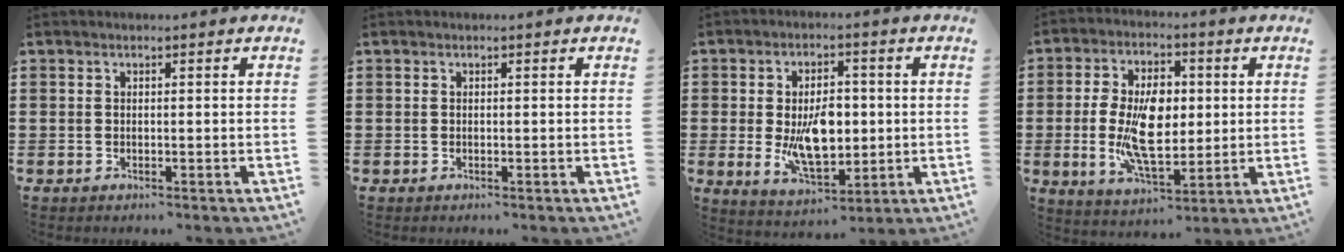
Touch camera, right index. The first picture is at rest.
{"total": 0.0}
{"total": 9.6, "force": [-0.5, 5.4, 7.9], "torque": [-0.135, 0.002, -0.013]}
{"total": 11.1, "force": [0.0, 6.1, 9.3], "torque": [-0.181, 0.004, -0.003]}